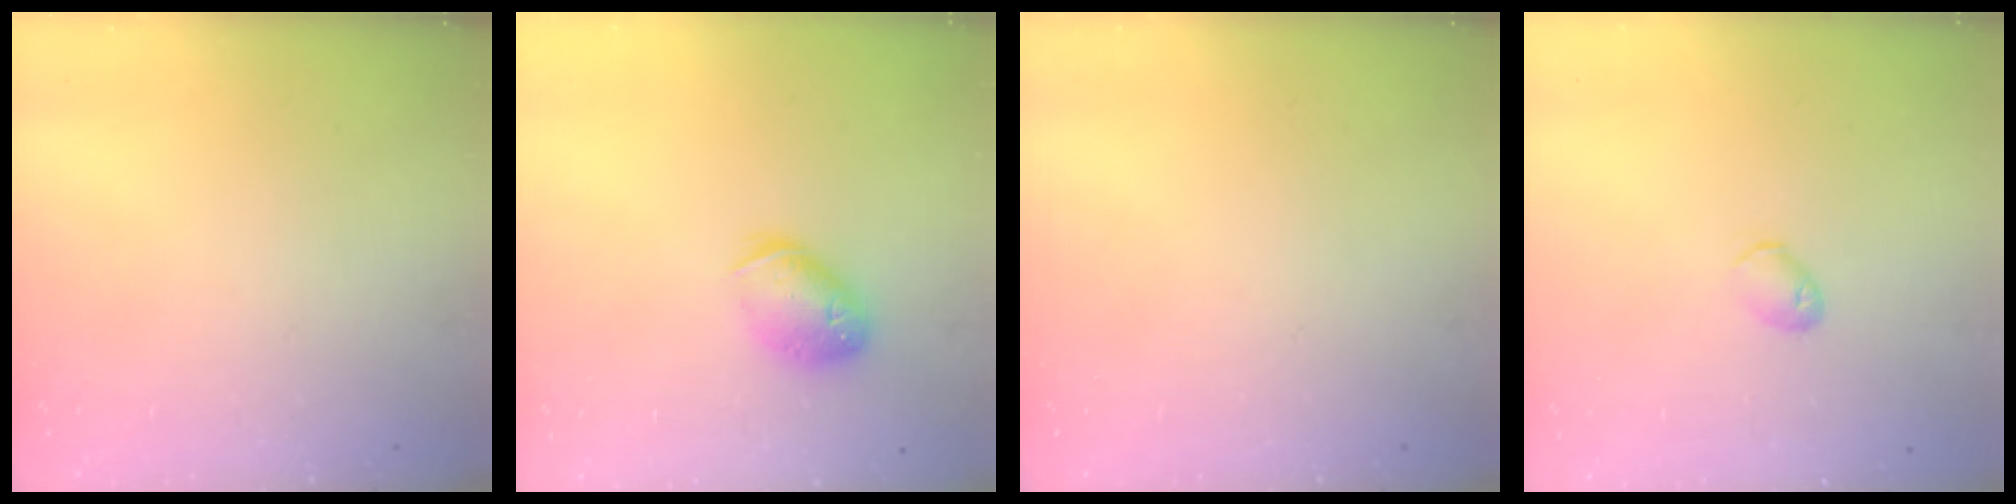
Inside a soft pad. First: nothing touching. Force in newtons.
{"total": 12.4, "press": 12.3, "slide": 1.9}
{"total": 0.0}
{"total": 4.8, "press": 4.7, "slide": 1.0}